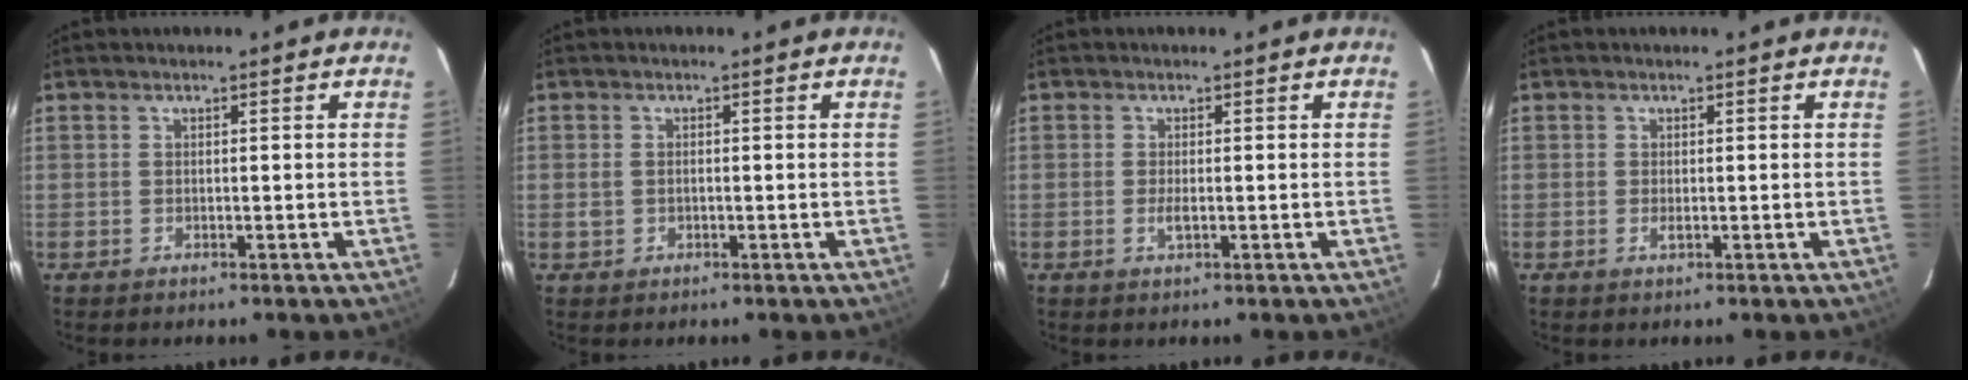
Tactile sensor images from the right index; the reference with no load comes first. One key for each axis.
{"total": 1.7, "fx": -0.3, "fy": 1.2, "fz": 1.1, "tx": -0.023, "ty": 0.001, "tz": -0.005}
{"total": 1.8, "fx": -0.4, "fy": 0.5, "fz": 1.7, "tx": -0.034, "ty": -0.002, "tz": -0.007}
{"total": 1.1, "fx": -0.2, "fy": 0.5, "fz": 0.9, "tx": -0.019, "ty": -0.001, "tz": -0.003}